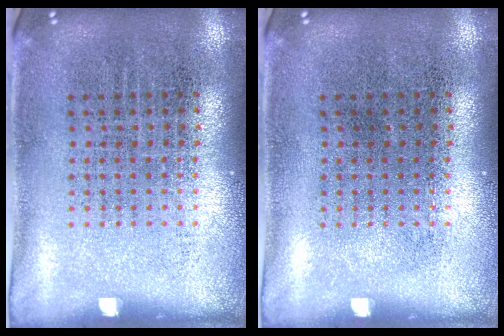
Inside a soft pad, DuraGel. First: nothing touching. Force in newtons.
{"total": 0.0}